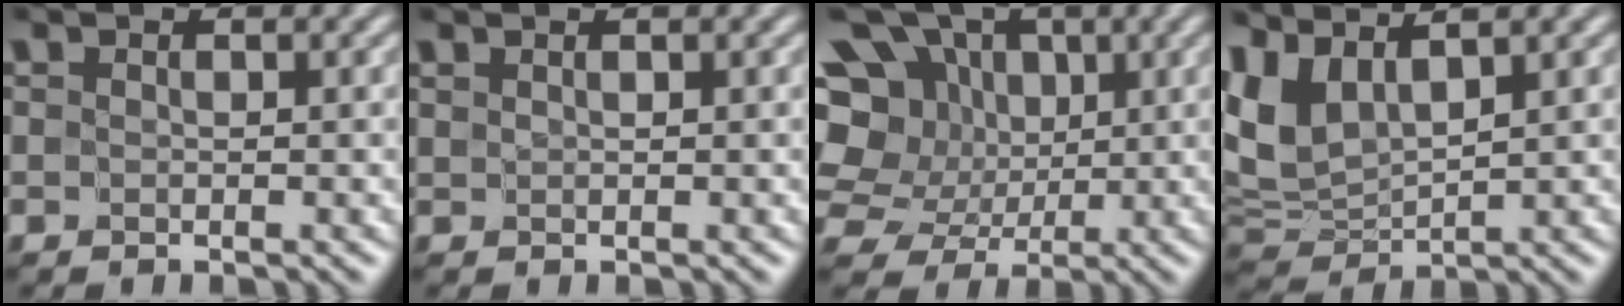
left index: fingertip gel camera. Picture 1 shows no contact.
{"total": 0.6, "force": [0.6, 0.3, 0.0], "torque": [0.001, 0.001, 0.013]}
{"total": 11.8, "force": [2.4, 10.1, 5.7], "torque": [-0.122, 0.040, 0.019]}
{"total": 5.6, "force": [2.9, 2.7, 3.9], "torque": [-0.100, 0.006, 0.060]}